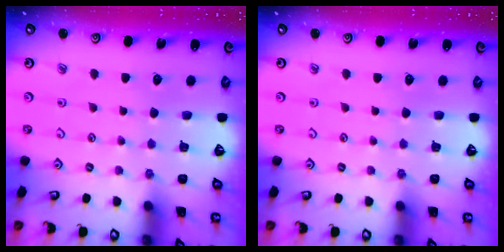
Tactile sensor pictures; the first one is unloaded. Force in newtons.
{"total": 0.0}